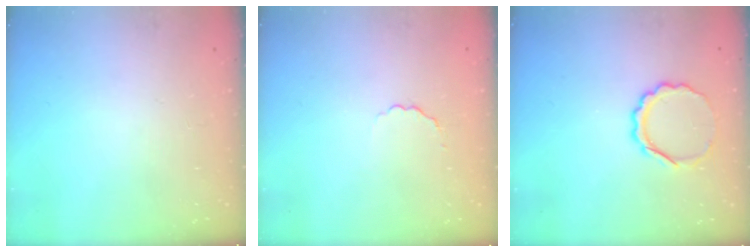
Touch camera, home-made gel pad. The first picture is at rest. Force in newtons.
{"total": 1.9, "press": 1.7, "slide": 0.8}
{"total": 7.3, "press": 7.3, "slide": 0.8}